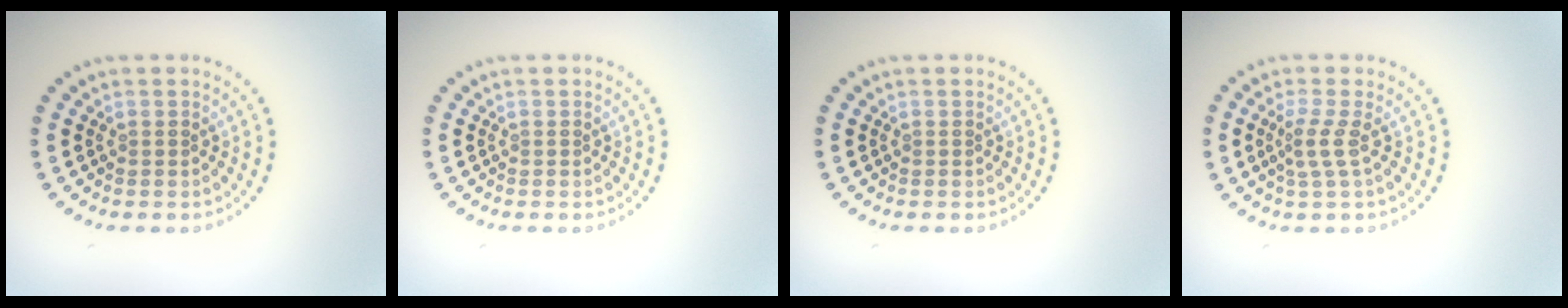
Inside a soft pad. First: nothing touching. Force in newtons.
{"total": 0.0}
{"total": 0.0}
{"total": 2.1, "press": 1.5, "slide": 1.5}